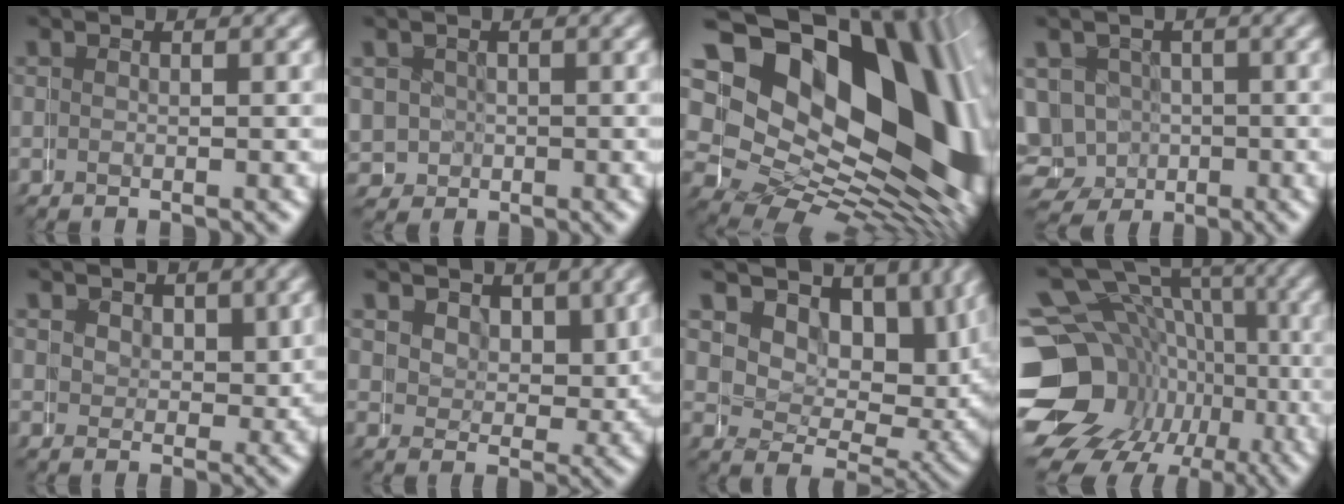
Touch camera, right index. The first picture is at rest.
{"total": 2.9, "force": [0.0, 2.8, 0.6], "torque": [-0.035, -0.011, 0.007]}
{"total": 28.1, "force": [0.1, 19.7, 20.1], "torque": [-0.332, -0.053, 0.021]}
{"total": 10.7, "force": [-3.6, 9.7, 2.6], "torque": [-0.078, -0.045, -0.056]}
{"total": 1.9, "force": [1.2, 1.5, 0.3], "torque": [-0.003, -0.002, 0.024]}
{"total": 3.8, "force": [1.7, 3.0, 1.4], "torque": [-0.028, -0.010, 0.031]}
{"total": 11.4, "force": [3.6, 8.3, 6.9], "torque": [-0.092, 0.002, 0.043]}
{"total": 18.4, "force": [-2.5, 16.2, 8.5], "torque": [-0.157, -0.047, -0.045]}